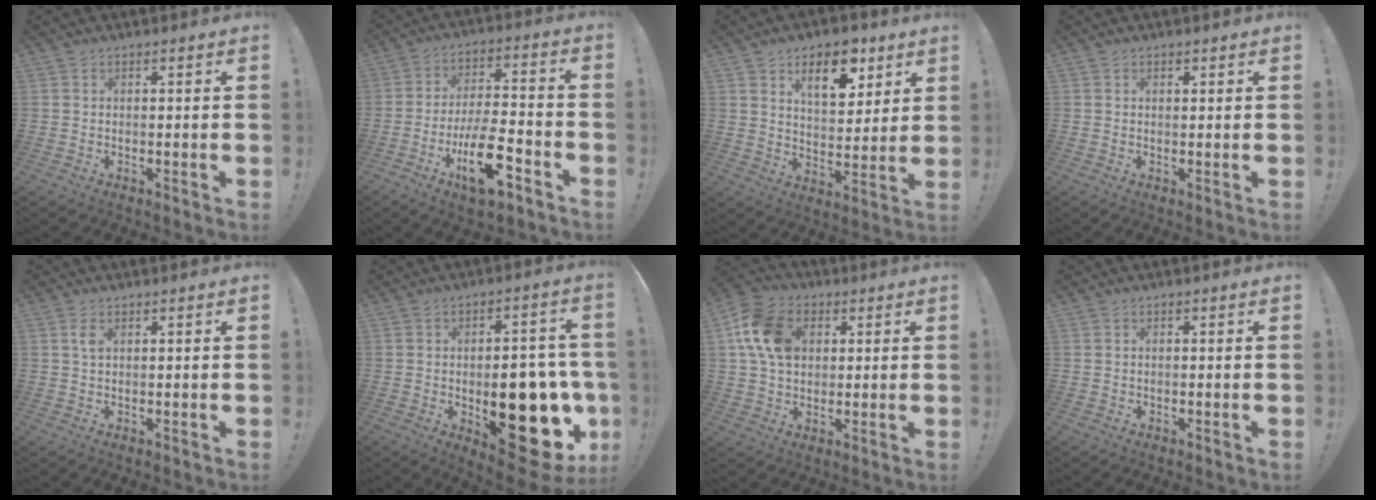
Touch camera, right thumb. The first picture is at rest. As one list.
[{"total": 16.2, "force": [-7.7, 6.0, 12.9], "torque": [-0.208, 0.045, -0.119]}, {"total": 12.6, "force": [6.8, 6.9, 8.0], "torque": [-0.104, -0.026, 0.118]}, {"total": 0.7, "force": [0.5, 0.4, 0.2], "torque": [0.008, -0.004, 0.008]}, {"total": 2.5, "force": [0.9, 1.1, 2.1], "torque": [-0.042, 0.004, 0.015]}, {"total": 22.8, "force": [-4.3, 11.3, 19.3], "torque": [-0.235, 0.011, -0.042]}, {"total": 14.3, "force": [3.7, 10.7, 8.8], "torque": [-0.150, 0.004, 0.074]}, {"total": 0.7, "force": [-0.3, 0.6, 0.3], "torque": [-0.011, 0.004, -0.004]}]